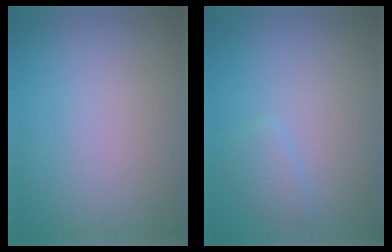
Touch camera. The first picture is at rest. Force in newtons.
{"total": 1.4, "press": 1.4, "slide": 0.2}